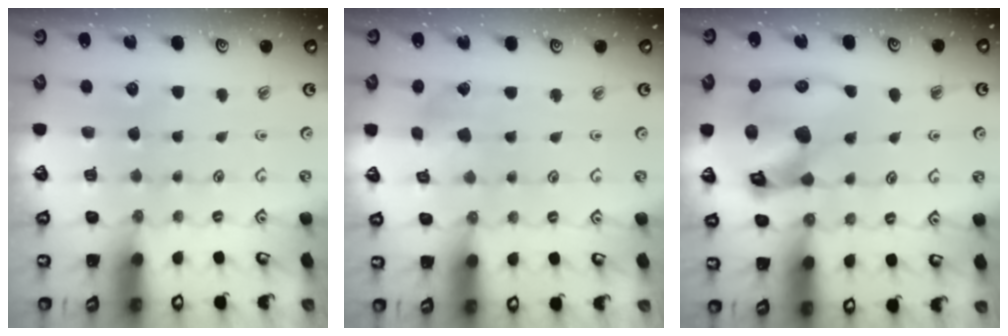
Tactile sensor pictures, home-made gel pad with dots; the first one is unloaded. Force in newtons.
{"total": 2.8, "press": 2.8, "slide": 0.3}
{"total": 18.4, "press": 18.2, "slide": 2.5}